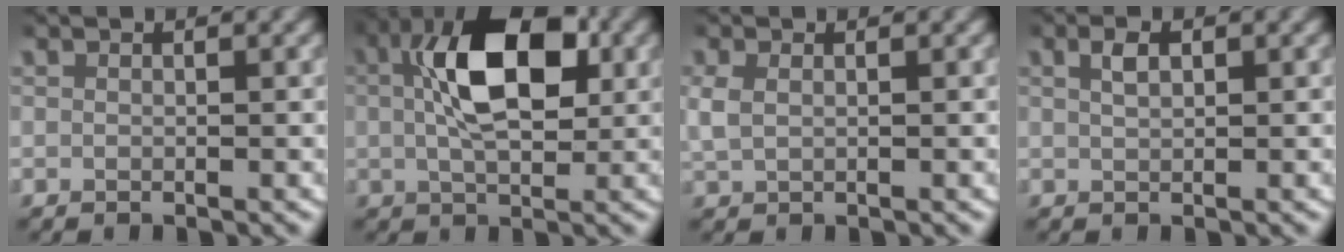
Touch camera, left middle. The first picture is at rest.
{"total": 9.6, "force": [1.6, 5.0, 8.0], "torque": [-0.143, 0.002, 0.024]}
{"total": 2.1, "force": [0.5, 1.5, 1.5], "torque": [-0.046, 0.000, 0.013]}
{"total": 1.4, "force": [0.6, 0.7, 1.1], "torque": [-0.019, 0.002, 0.012]}